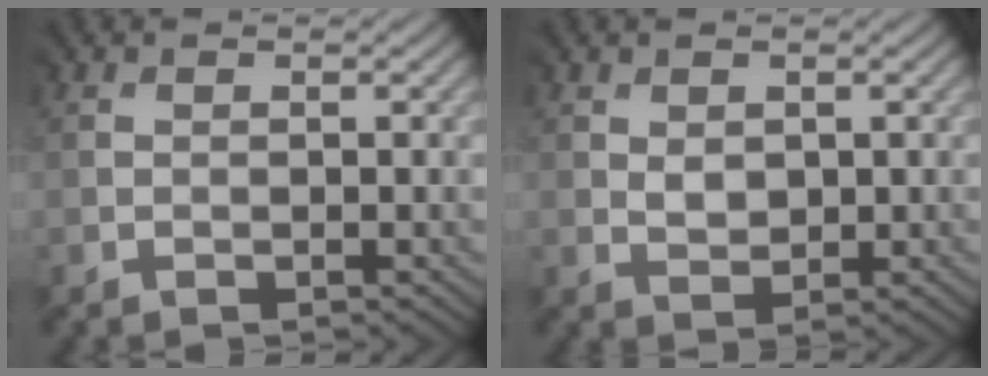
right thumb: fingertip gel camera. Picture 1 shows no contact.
{"total": 1.5, "force": [1.1, 1.1, 0.1], "torque": [-0.011, -0.002, 0.020]}